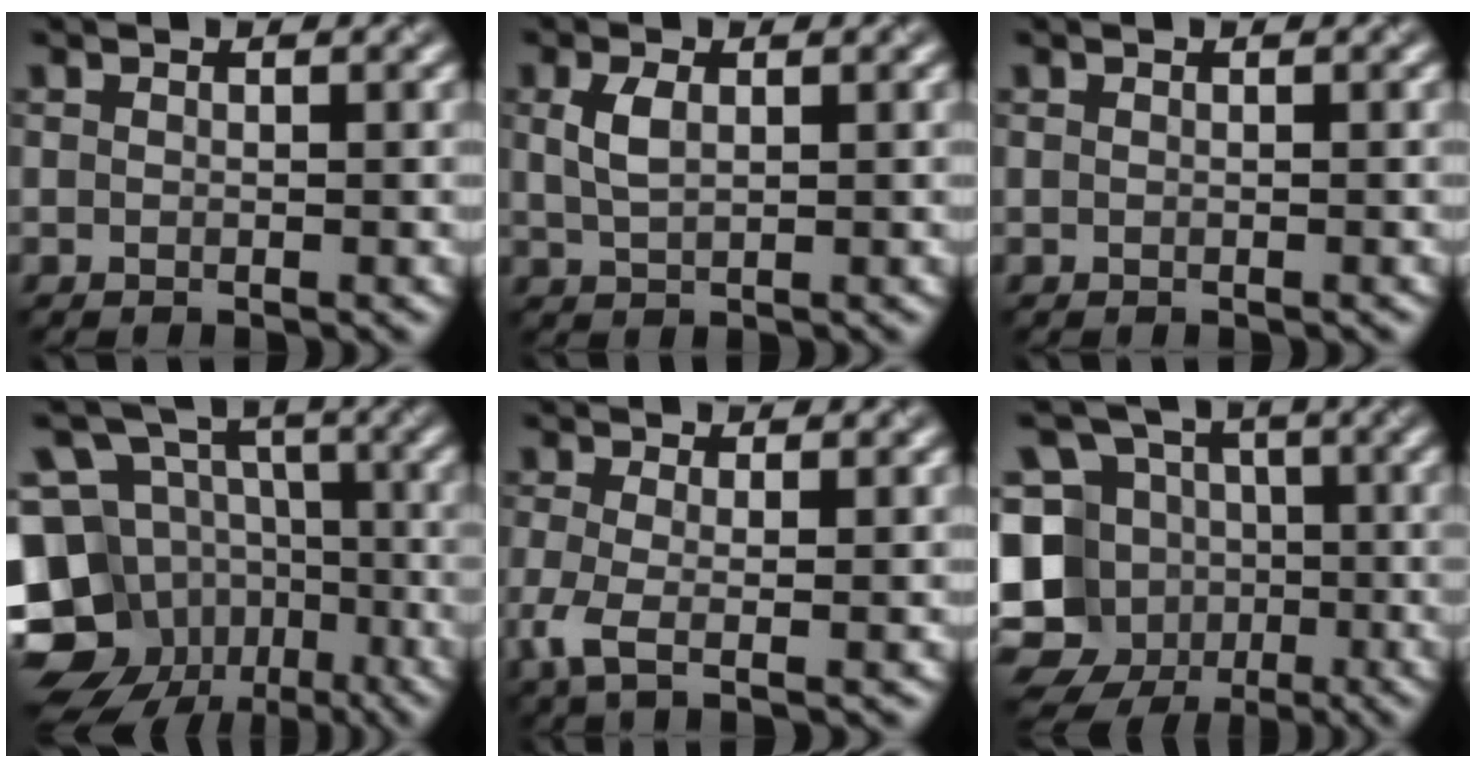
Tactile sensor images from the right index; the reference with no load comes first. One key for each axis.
{"total": 1.8, "fx": 0.2, "fy": 0.9, "fz": 1.5, "tx": -0.038, "ty": 0.008, "tz": 0.014}
{"total": 0.0}
{"total": 14.7, "fx": -6.8, "fy": 11.7, "fz": 5.6, "tx": -0.145, "ty": -0.006, "tz": -0.105}
{"total": 3.1, "fx": -1.1, "fy": 0.8, "fz": 2.7, "tx": -0.067, "ty": -0.004, "tz": -0.016}
{"total": 11.9, "fx": -4.6, "fy": 10.3, "fz": 3.8, "tx": -0.087, "ty": 0.020, "tz": -0.074}